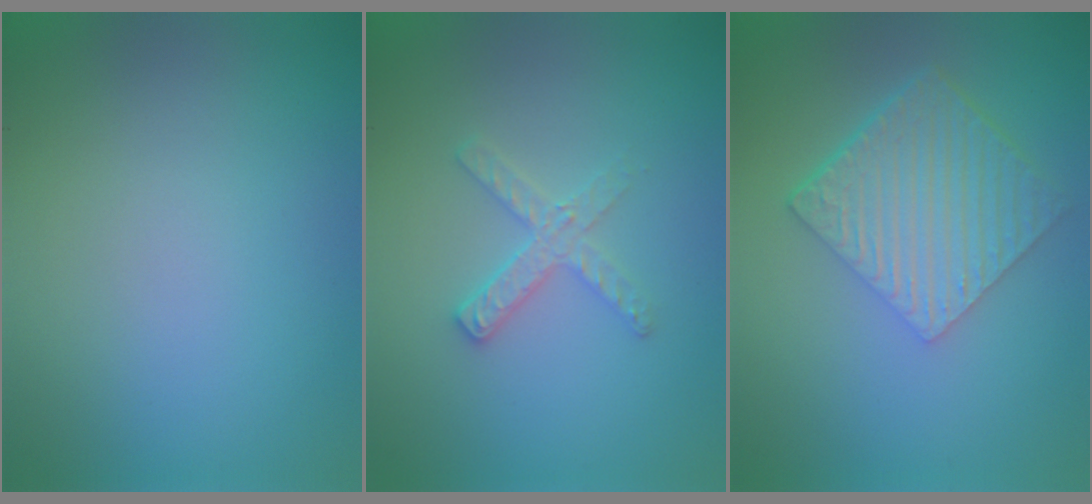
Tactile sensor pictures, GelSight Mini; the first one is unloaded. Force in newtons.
{"total": 2.2, "press": 2.2, "slide": 0.3}
{"total": 6.0, "press": 4.1, "slide": 4.4}